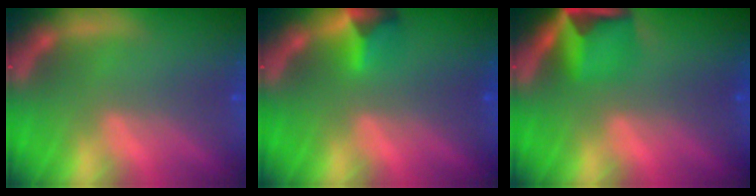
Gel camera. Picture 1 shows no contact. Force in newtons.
{"total": 2.9}
{"total": 6.0}